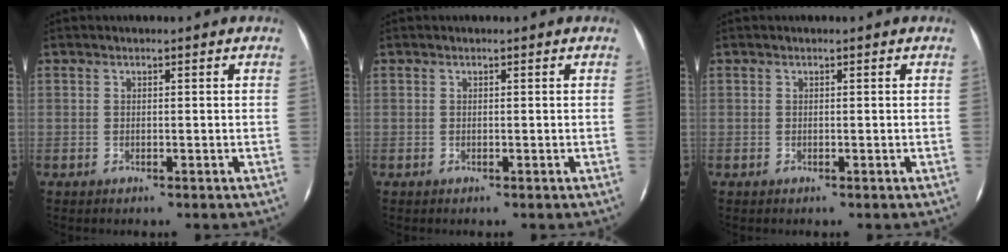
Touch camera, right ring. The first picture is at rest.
{"total": 0.0}
{"total": 0.0}